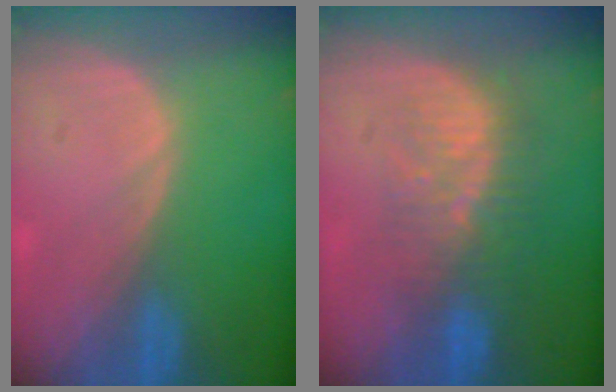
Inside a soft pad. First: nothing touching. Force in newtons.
{"total": 8.4, "press": 7.8, "slide": 3.0}